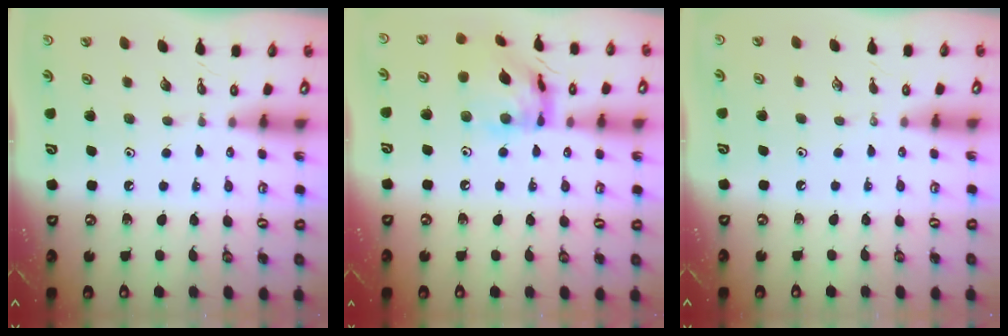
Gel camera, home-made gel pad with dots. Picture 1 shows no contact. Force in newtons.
{"total": 13.4, "press": 13.4, "slide": 1.3}
{"total": 0.0}